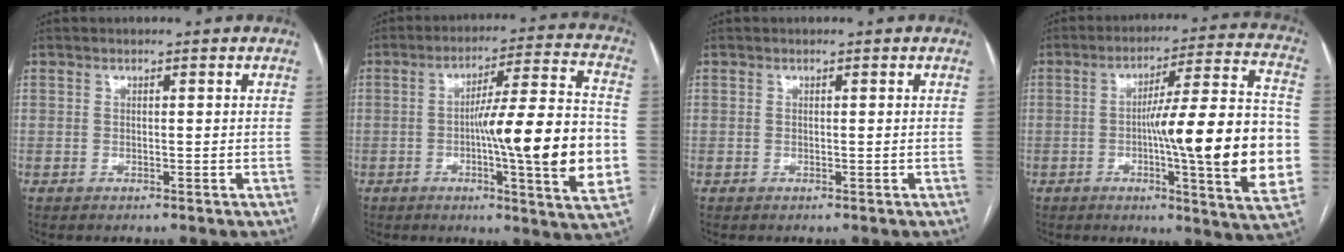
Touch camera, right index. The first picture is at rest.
{"total": 18.6, "force": [-3.0, 0.5, 18.3], "torque": [-0.259, 0.002, -0.041]}
{"total": 0.0}
{"total": 21.4, "force": [-3.1, 1.0, 21.2], "torque": [-0.266, 0.008, -0.040]}